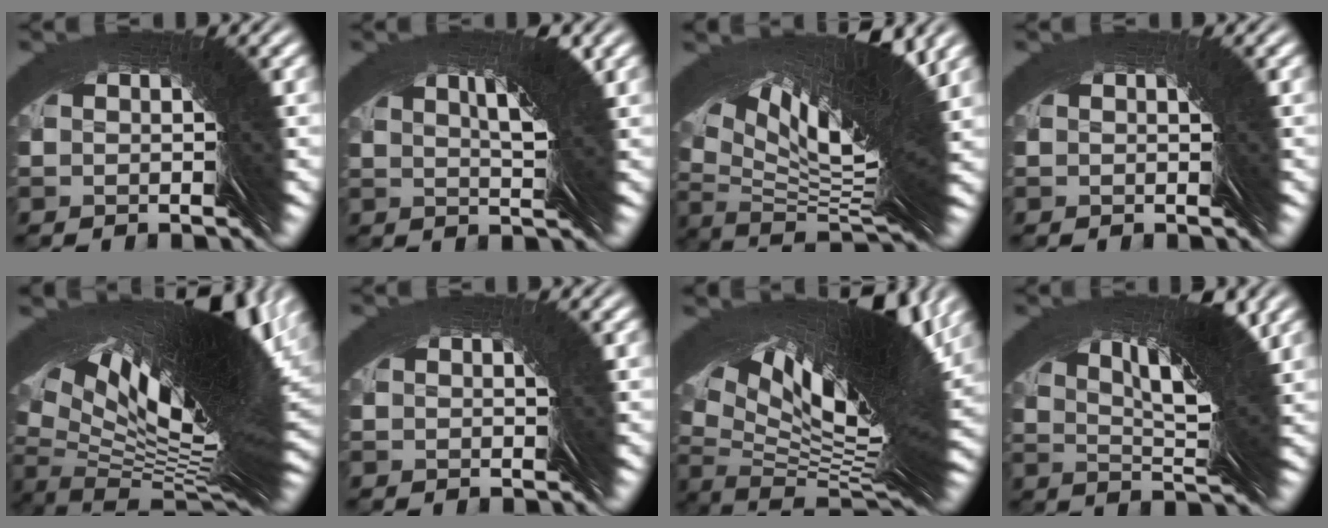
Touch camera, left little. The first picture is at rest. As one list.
[{"total": 4.9, "force": [1.8, -4.5, 1.0], "torque": [0.021, 0.045, 0.023]}, {"total": 9.9, "force": [3.7, 0.0, 9.2], "torque": [-0.113, 0.043, 0.054]}, {"total": 0.9, "force": [0.0, -0.5, -0.8], "torque": [0.013, 0.005, 0.000]}, {"total": 14.6, "force": [2.9, 3.7, 13.8], "torque": [-0.185, 0.024, 0.051]}, {"total": 0.9, "force": [0.0, -0.4, -0.8], "torque": [0.012, 0.004, -0.001]}, {"total": 12.3, "force": [3.2, 1.6, 11.8], "torque": [-0.151, 0.033, 0.050]}, {"total": 5.9, "force": [2.7, -3.8, 3.7], "torque": [-0.007, 0.056, 0.032]}]